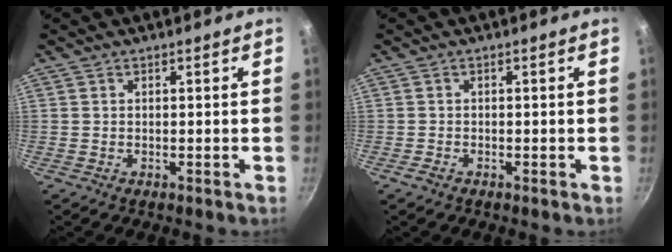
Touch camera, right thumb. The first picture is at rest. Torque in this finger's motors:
{"motor_torque": [0.25, -0.28, -0.16, -0.01, 0.06]}